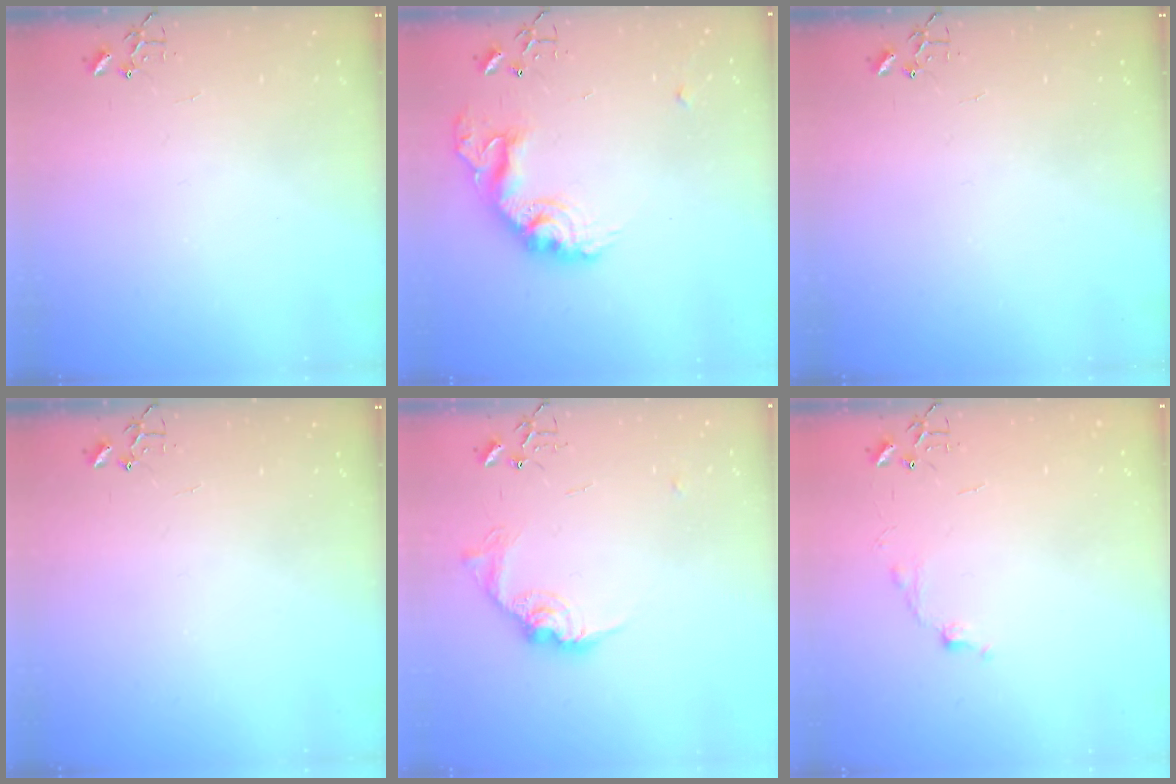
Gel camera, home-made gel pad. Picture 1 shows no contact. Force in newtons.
{"total": 17.2, "press": 17.2, "slide": 1.2}
{"total": 0.0}
{"total": 0.0}
{"total": 13.4, "press": 13.3, "slide": 0.8}
{"total": 6.7, "press": 6.7, "slide": 0.9}